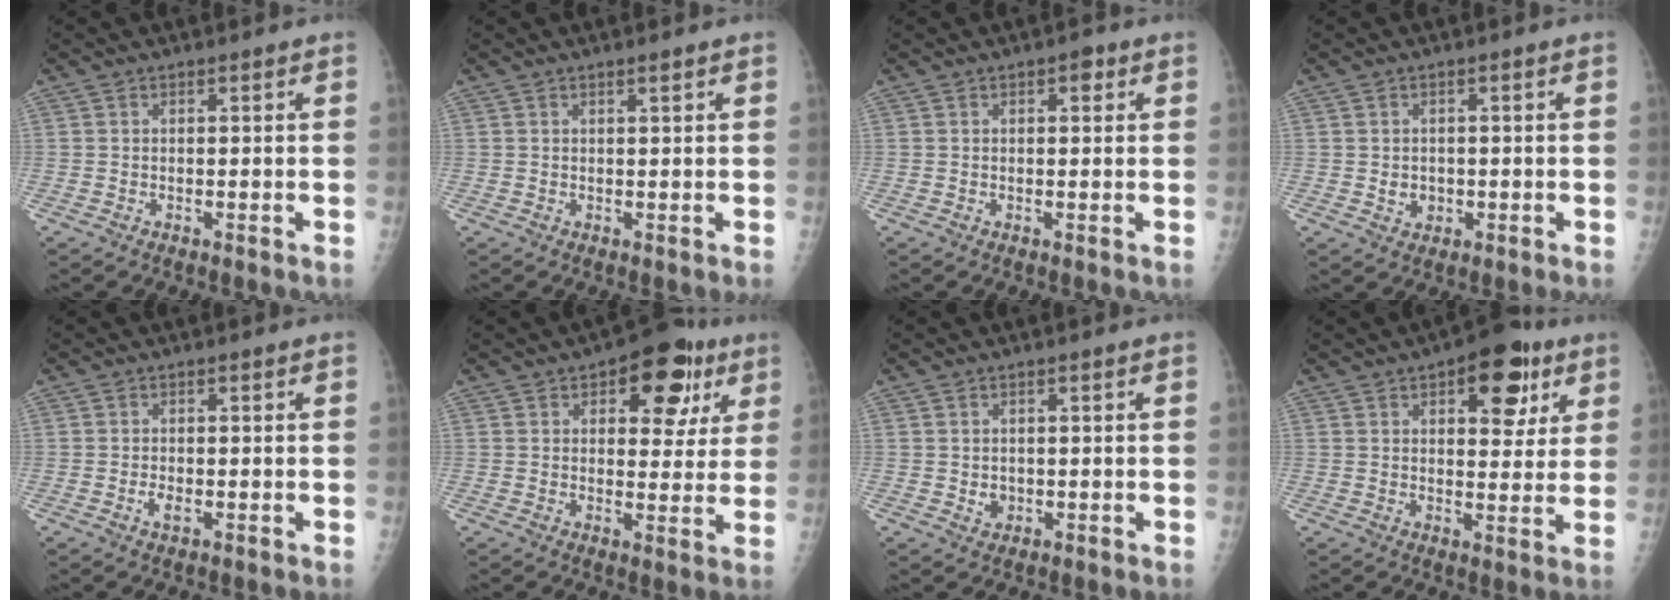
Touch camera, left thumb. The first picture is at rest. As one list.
[{"total": 0.9, "force": [0.6, 0.0, 0.6], "torque": [-0.009, -0.003, 0.010]}, {"total": 1.8, "force": [0.8, 1.0, 1.3], "torque": [-0.009, 0.001, 0.008]}, {"total": 2.5, "force": [-0.3, 2.2, 1.2], "torque": [-0.009, 0.001, 0.002]}, {"total": 1.8, "force": [-0.6, 1.0, 1.4], "torque": [-0.025, -0.001, -0.010]}, {"total": 12.4, "force": [5.6, 6.9, 8.7], "torque": [-0.059, -0.010, 0.068]}, {"total": 1.9, "force": [-0.1, 1.6, 0.9], "torque": [-0.007, 0.000, 0.005]}, {"total": 12.1, "force": [5.8, 6.0, 8.7], "torque": [-0.069, -0.017, 0.073]}]